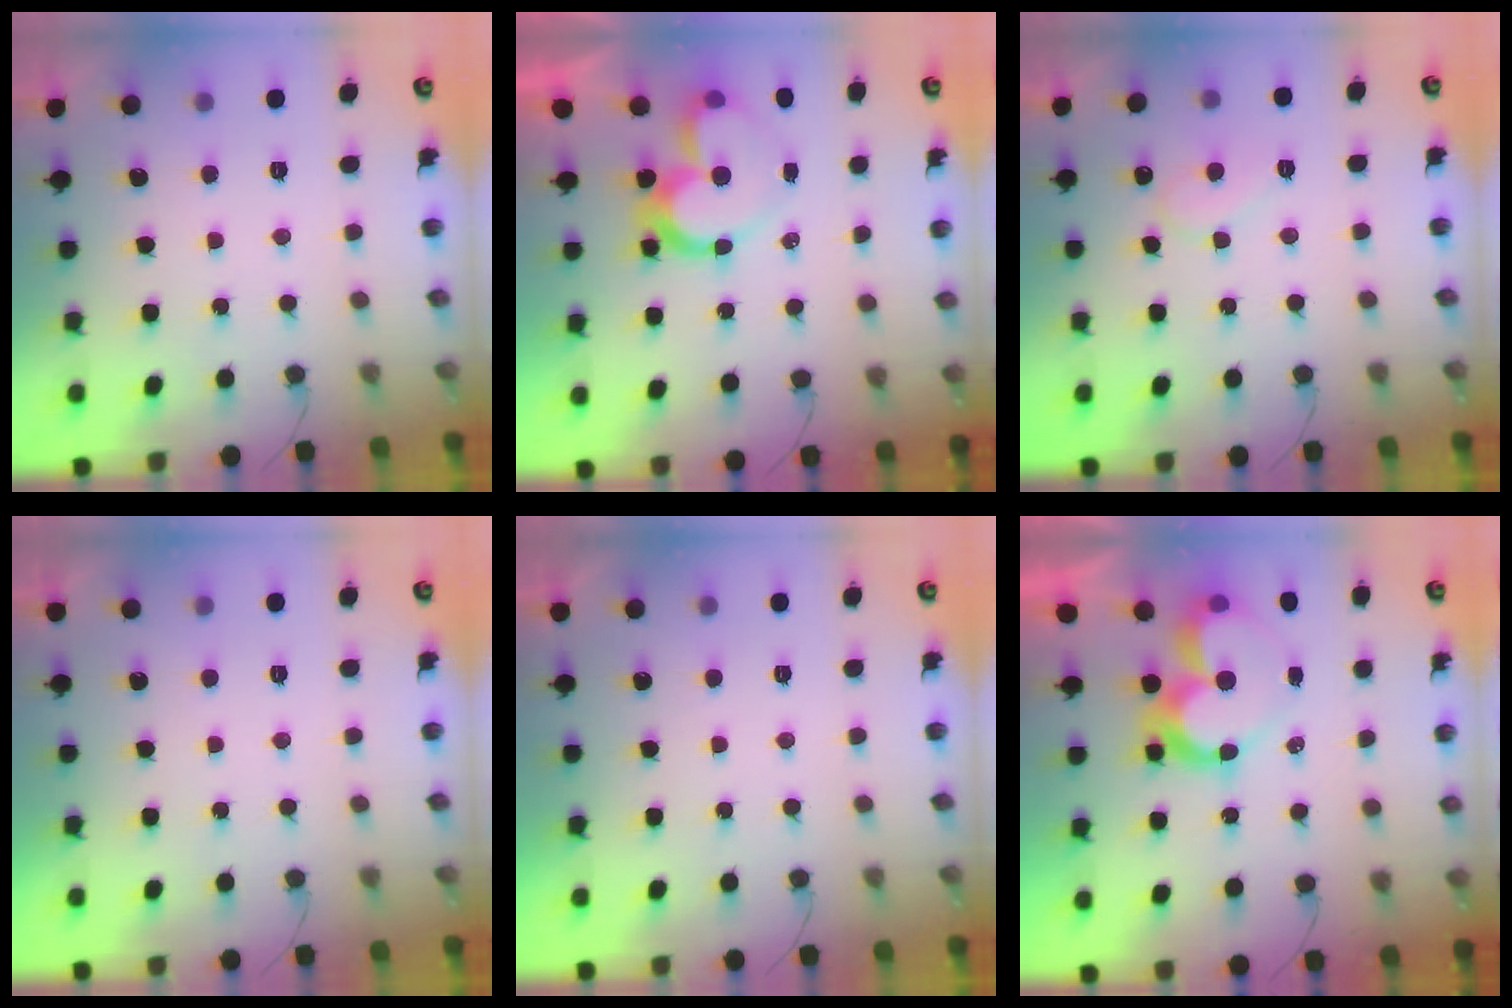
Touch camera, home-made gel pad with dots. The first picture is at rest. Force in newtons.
{"total": 11.3, "press": 11.3, "slide": 1.1}
{"total": 6.7, "press": 6.7, "slide": 0.7}
{"total": 1.7, "press": 1.7, "slide": 0.1}
{"total": 1.7, "press": 1.7, "slide": 0.1}
{"total": 12.3, "press": 12.2, "slide": 1.1}